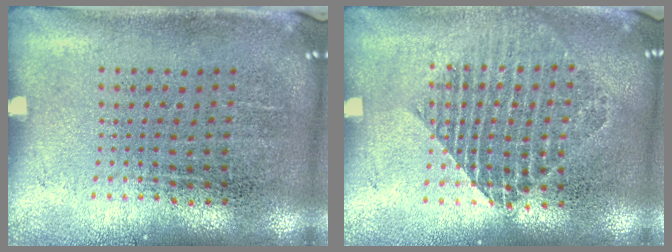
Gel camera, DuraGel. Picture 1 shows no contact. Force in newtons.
{"total": 1.6, "press": 1.4, "slide": 0.7}